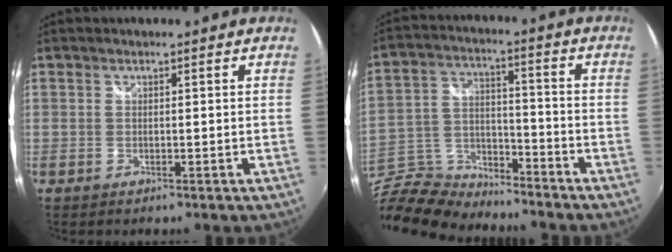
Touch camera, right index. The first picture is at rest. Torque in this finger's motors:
{"motor_torque": [-0.33, -0.47, 0.07, 0.01]}